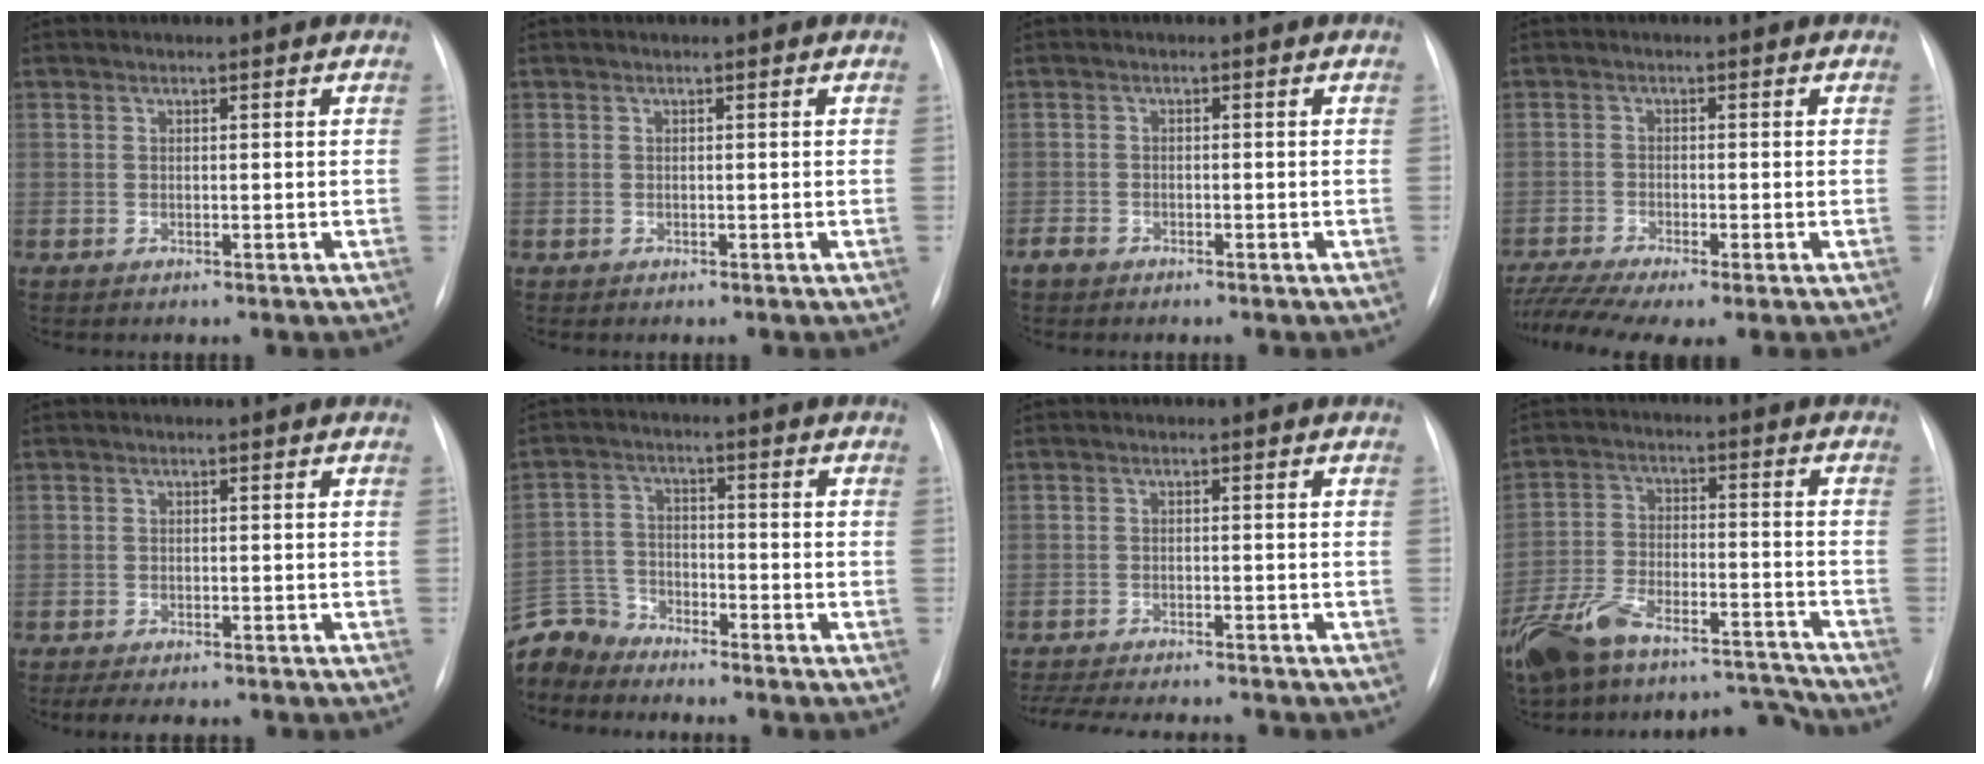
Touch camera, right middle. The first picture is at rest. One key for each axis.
{"total": 0.0}
{"total": 1.4, "fx": -1.1, "fy": 0.9, "fz": 0.3, "tx": -0.009, "ty": 0.002, "tz": -0.020}
{"total": 7.7, "fx": -5.8, "fy": 0.7, "fz": 5.0, "tx": -0.100, "ty": -0.009, "tz": -0.100}
{"total": 5.1, "fx": -4.1, "fy": 1.7, "fz": 2.5, "tx": -0.035, "ty": -0.011, "tz": -0.051}
{"total": 7.8, "fx": -7.6, "fy": 2.0, "fz": -0.5, "tx": 0.003, "ty": 0.007, "tz": -0.157}
{"total": 12.9, "fx": -11.6, "fy": 2.1, "fz": 5.1, "tx": -0.099, "ty": -0.014, "tz": -0.159}
{"total": 16.6, "fx": -15.0, "fy": 3.9, "fz": 5.9, "tx": -0.119, "ty": 0.026, "tz": -0.255}